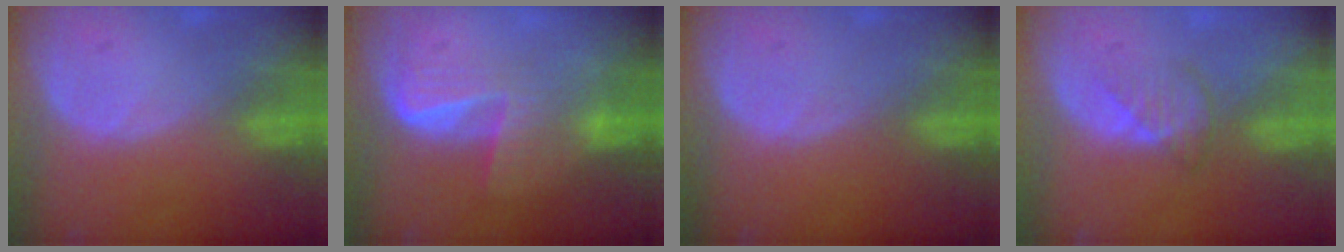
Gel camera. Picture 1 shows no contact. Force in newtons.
{"total": 6.9, "press": 5.8, "slide": 3.8}
{"total": 0.0}
{"total": 2.7, "press": 2.6, "slide": 0.5}